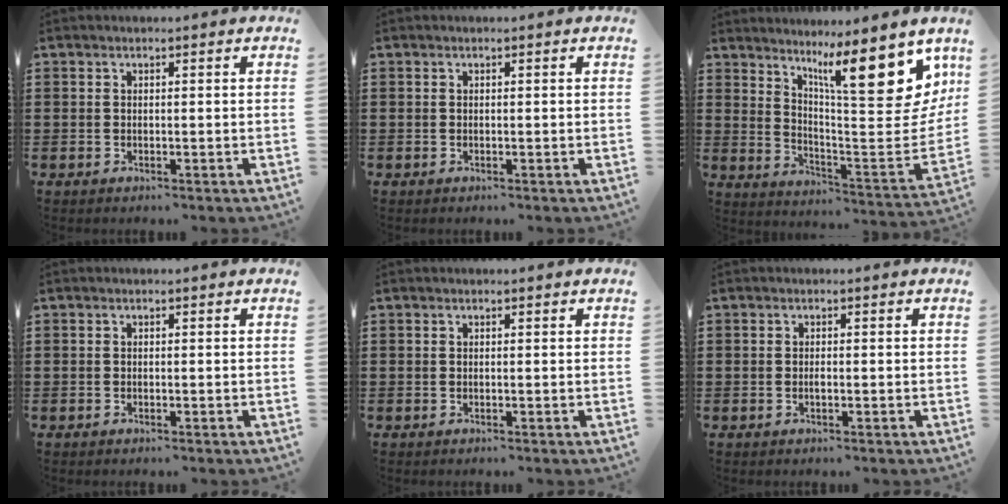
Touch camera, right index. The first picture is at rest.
{"total": 0.0}
{"total": 13.7, "force": [8.2, 3.2, 10.6], "torque": [-0.166, -0.055, 0.131]}
{"total": 0.0}
{"total": 0.0}
{"total": 0.7, "force": [-0.2, 0.2, 0.6], "torque": [-0.014, -0.004, -0.002]}